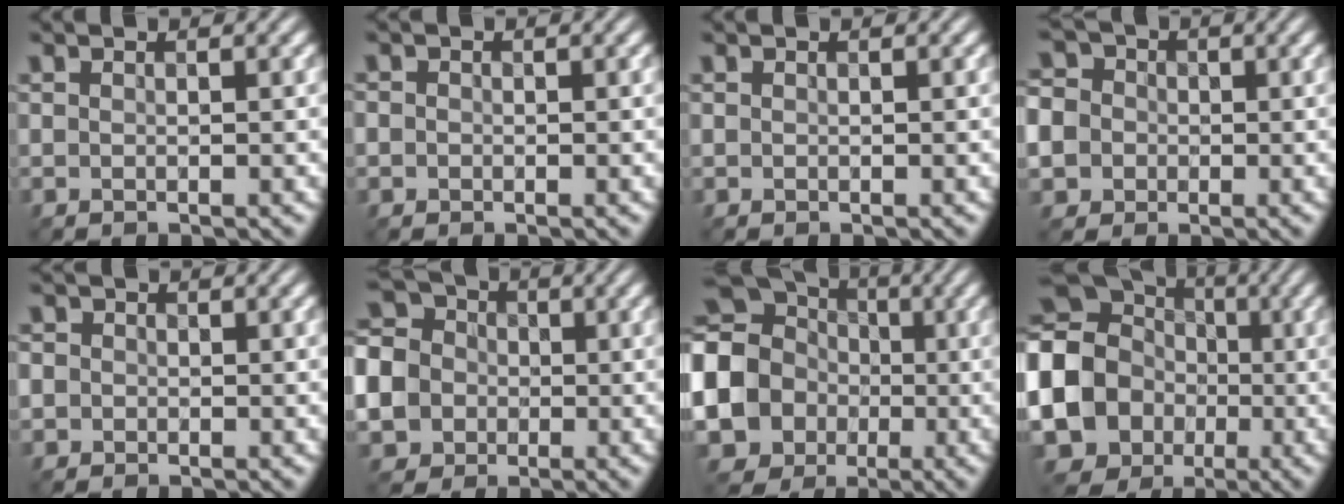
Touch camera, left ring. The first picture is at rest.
{"total": 0.9, "force": [-0.1, 0.9, 0.2], "torque": [0.002, -0.005, -0.005]}
{"total": 0.0}
{"total": 10.2, "force": [-2.1, 9.3, 3.7], "torque": [-0.092, 0.008, -0.072]}
{"total": 2.7, "force": [0.5, 2.5, 1.0], "torque": [-0.001, 0.015, -0.019]}
{"total": 13.5, "force": [-4.0, 11.9, 4.8], "torque": [-0.138, -0.018, -0.090]}
{"total": 17.6, "force": [-1.8, 16.1, 6.9], "torque": [-0.184, 0.006, -0.081]}
{"total": 20.1, "force": [-3.0, 18.3, 7.7], "torque": [-0.187, -0.003, -0.107]}